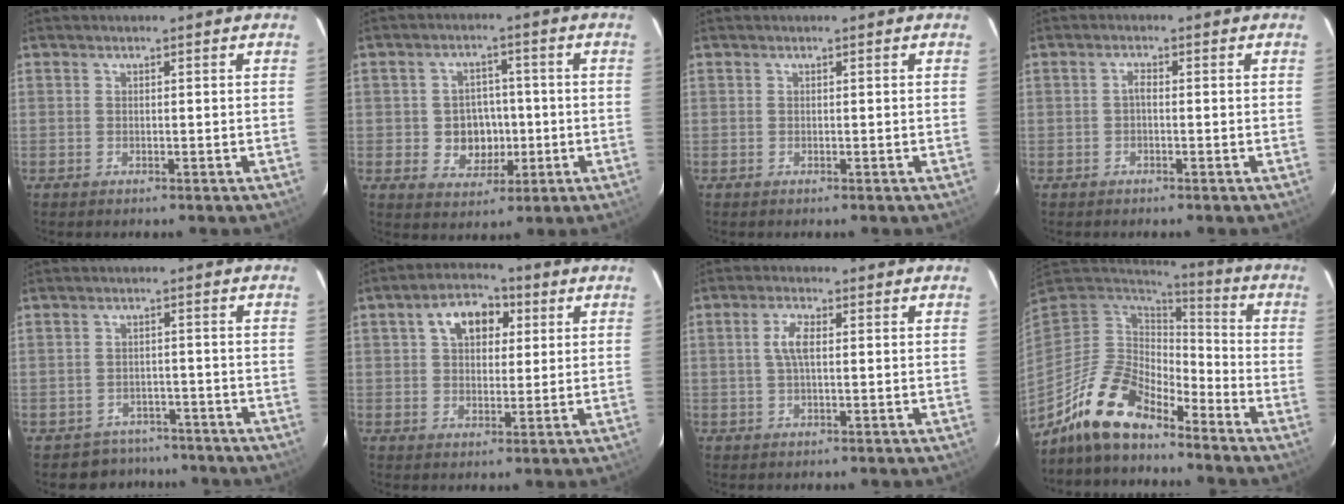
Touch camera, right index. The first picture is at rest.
{"total": 7.0, "force": [-1.0, 6.4, 2.8], "torque": [-0.064, 0.013, -0.002]}
{"total": 0.0}
{"total": 1.1, "force": [-0.4, 0.5, 0.9], "torque": [-0.017, 0.006, -0.009]}
{"total": 6.1, "force": [-4.8, 3.8, -0.2], "torque": [-0.005, 0.028, -0.065]}
{"total": 8.5, "force": [2.9, 5.6, 5.7], "torque": [-0.093, 0.031, 0.048]}
{"total": 3.6, "force": [0.5, 1.3, 3.3], "torque": [-0.068, 0.005, 0.011]}
{"total": 17.8, "force": [-13.5, 4.7, 10.5], "torque": [-0.178, -0.005, -0.263]}